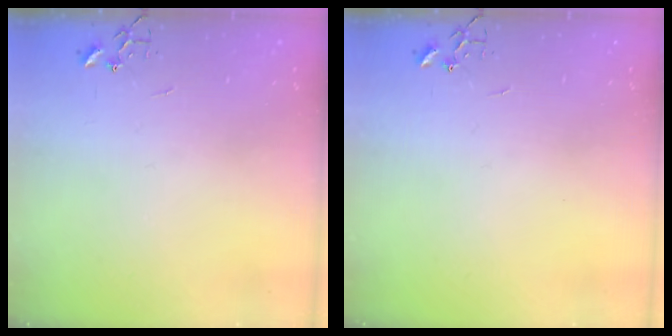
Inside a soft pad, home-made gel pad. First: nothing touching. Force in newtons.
{"total": 0.0}